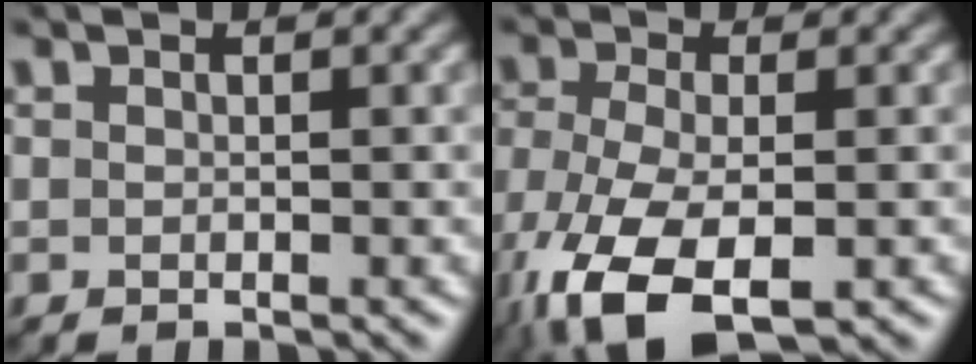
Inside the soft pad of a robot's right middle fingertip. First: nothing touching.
{"total": 10.2, "force": [-5.3, 4.4, 7.5], "torque": [-0.171, -0.031, -0.100]}